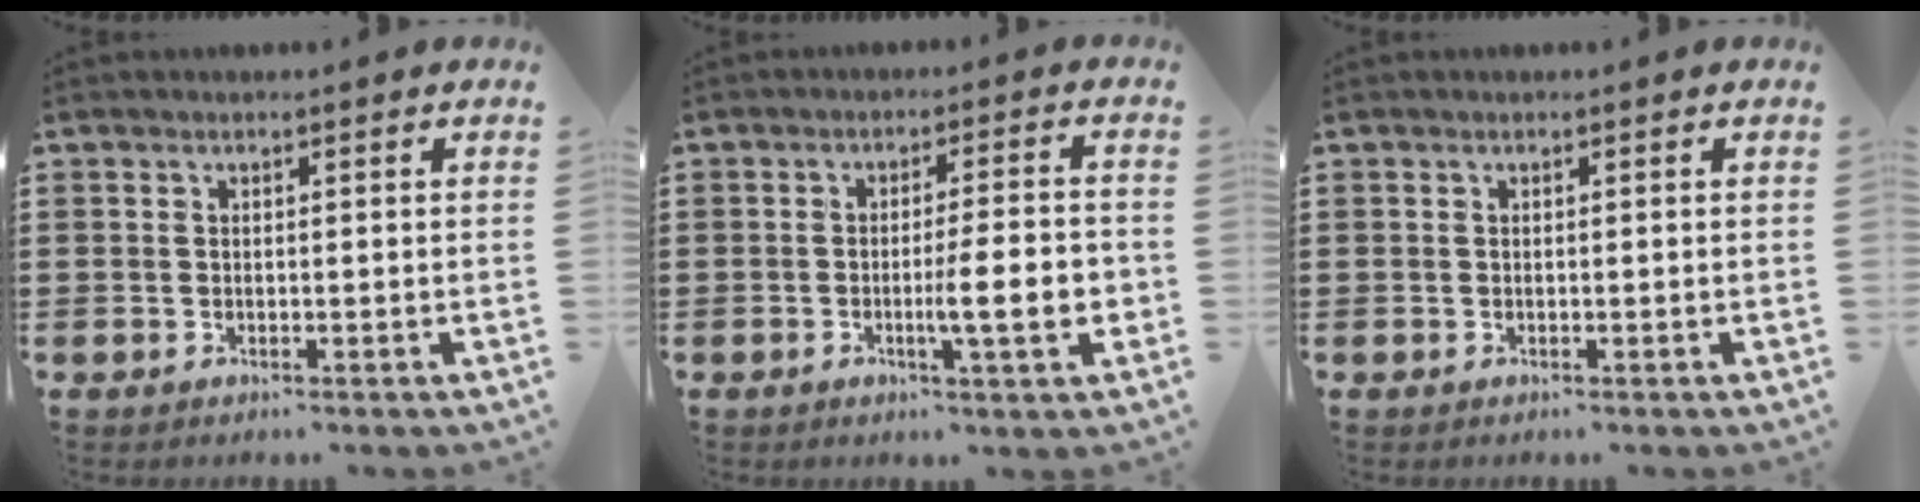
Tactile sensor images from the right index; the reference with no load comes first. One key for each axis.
{"total": 7.9, "fx": -1.7, "fy": 1.0, "fz": 7.7, "tx": -0.109, "ty": -0.011, "tz": -0.031}
{"total": 0.0}